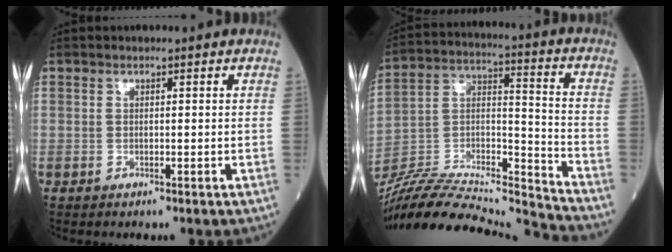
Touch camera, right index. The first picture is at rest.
{"total": 23.9, "force": [-22.6, 1.1, 7.5], "torque": [-0.156, 0.012, -0.378]}